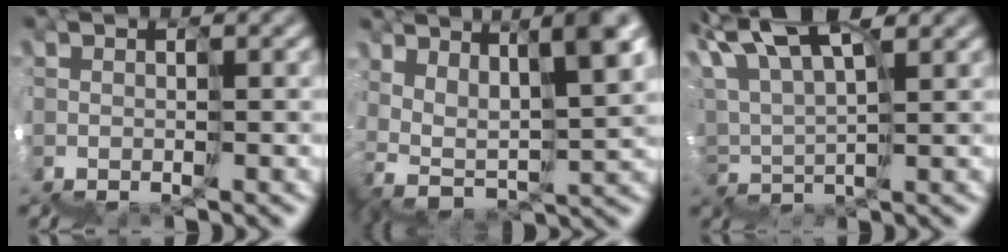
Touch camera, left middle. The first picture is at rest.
{"total": 6.6, "force": [5.4, 1.6, 3.5], "torque": [-0.068, 0.042, 0.086]}
{"total": 4.6, "force": [4.5, -0.2, -0.1], "torque": [-0.025, 0.038, 0.067]}